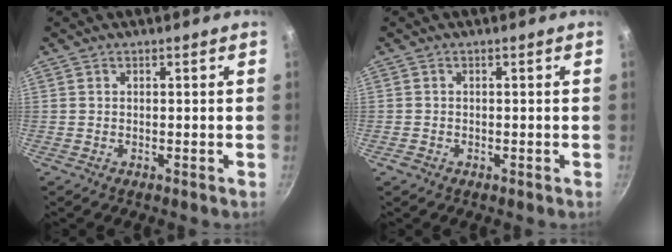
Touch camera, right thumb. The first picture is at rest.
{"total": 1.0, "force": [-0.6, 0.7, 0.4], "torque": [-0.009, 0.002, -0.009]}